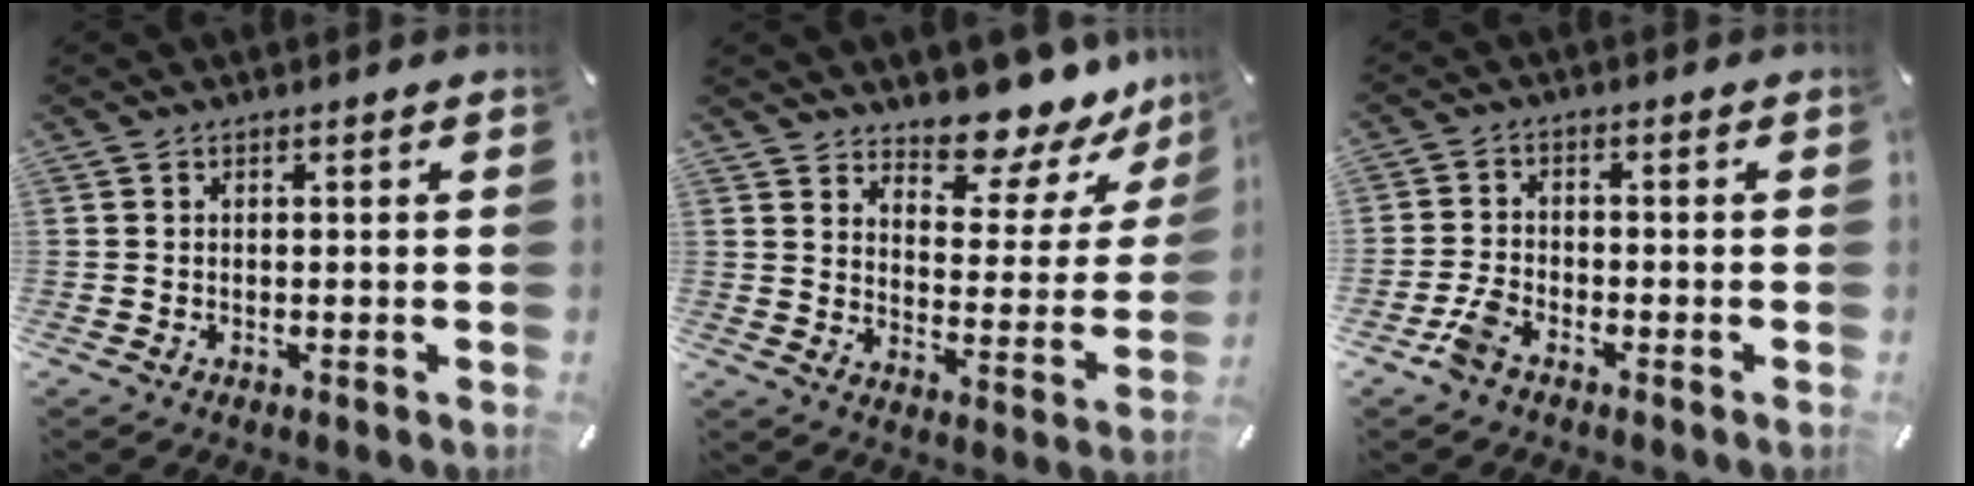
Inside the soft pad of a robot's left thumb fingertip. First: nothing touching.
{"total": 11.7, "force": [10.6, 4.0, 3.1], "torque": [-0.041, -0.104, 0.180]}
{"total": 4.5, "force": [-3.0, 2.7, 2.0], "torque": [-0.048, 0.013, -0.059]}